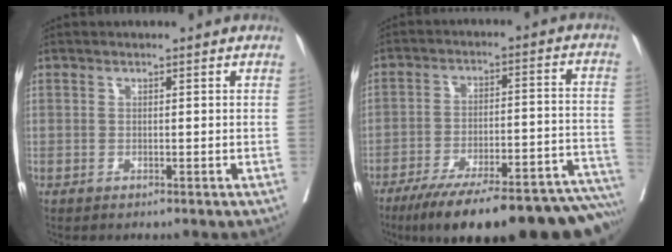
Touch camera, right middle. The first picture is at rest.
{"total": 28.6, "force": [-24.0, 4.4, 15.0], "torque": [-0.140, -0.003, -0.325]}